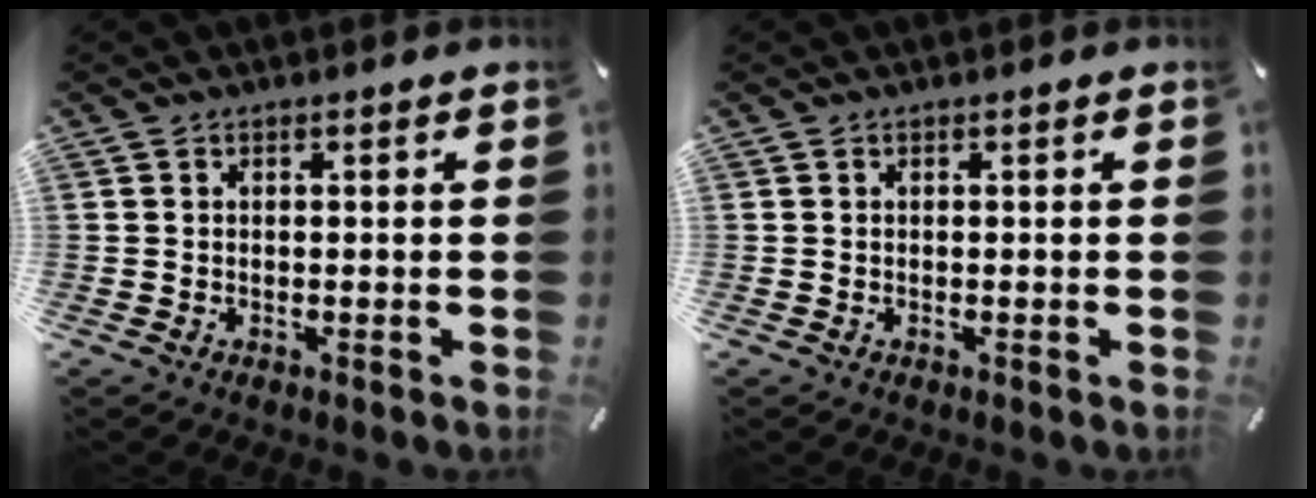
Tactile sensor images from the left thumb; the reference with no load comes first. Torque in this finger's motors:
{"motor_torque": [-0.03, 0.10, -0.16, -0.21, 0.00]}